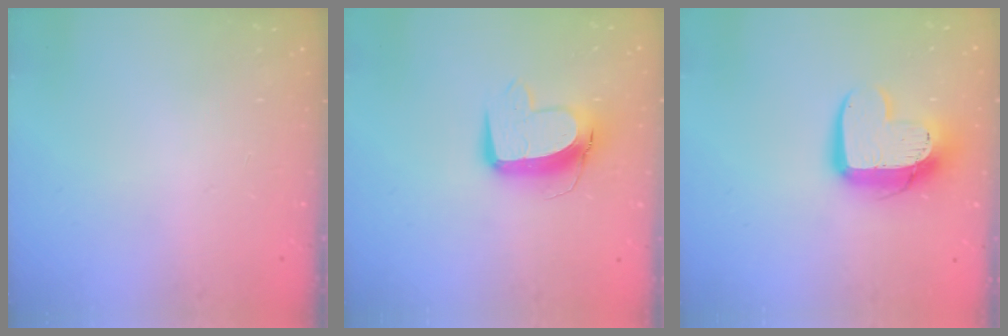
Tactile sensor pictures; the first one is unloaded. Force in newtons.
{"total": 12.1, "press": 12.0, "slide": 1.4}
{"total": 14.4, "press": 14.3, "slide": 1.2}